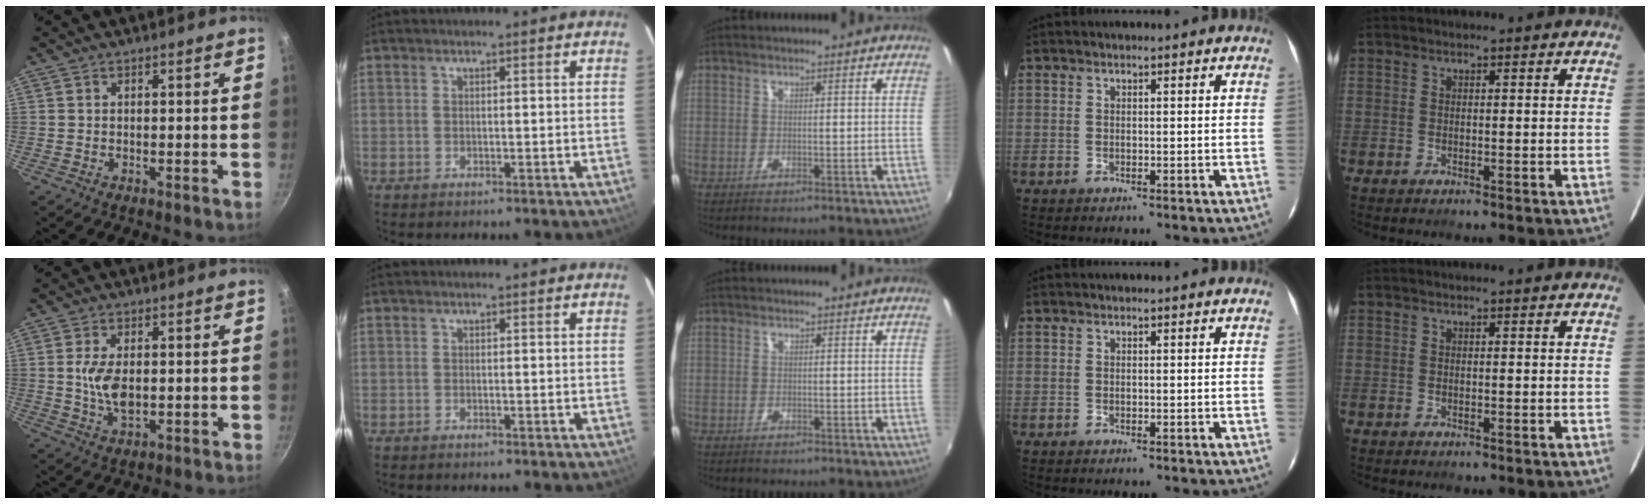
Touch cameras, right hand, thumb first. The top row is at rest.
{"thumb": {"total": 7.1, "force": [0.2, 3.9, 5.9], "torque": [-0.114, -0.008, 0.005]}, "middle": {"total": 0.8, "force": [-0.6, 0.5, 0.0], "torque": [-0.003, 0.001, -0.011]}}